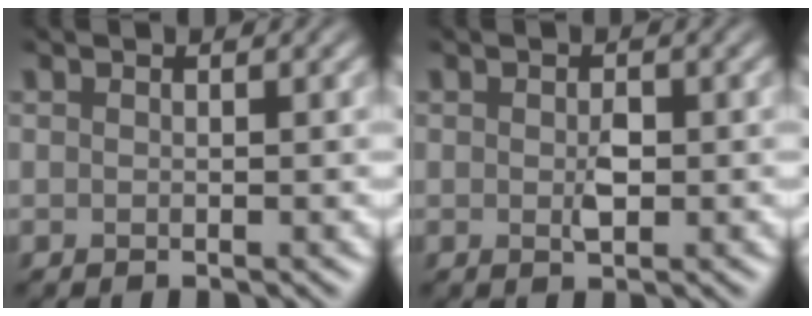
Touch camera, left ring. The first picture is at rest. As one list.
[{"total": 1.5, "force": [-0.3, 0.8, 1.2], "torque": [-0.026, 0.000, -0.005]}]